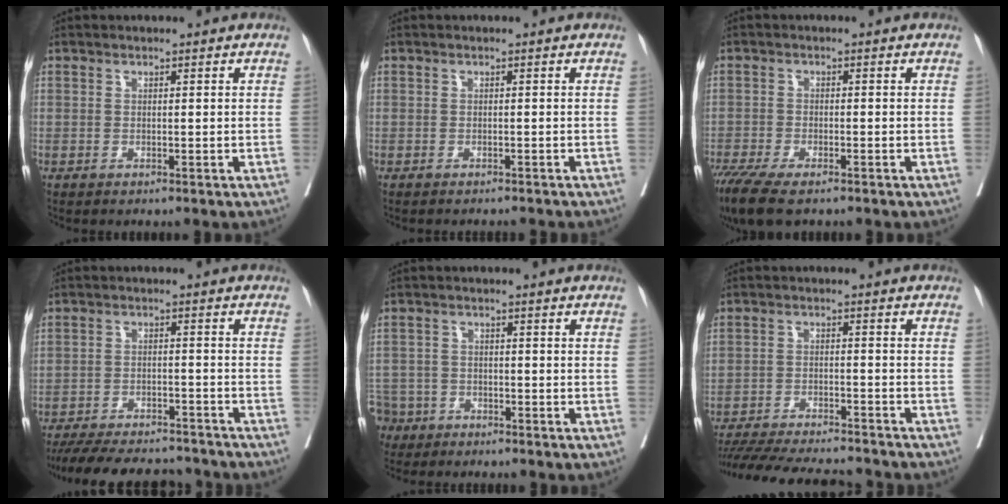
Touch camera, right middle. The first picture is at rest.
{"total": 4.1, "force": [-3.9, 0.5, 1.1], "torque": [-0.011, -0.007, -0.049]}
{"total": 8.8, "force": [-6.6, 2.6, 5.3], "torque": [-0.092, -0.019, -0.111]}
{"total": 16.6, "force": [-15.0, 4.0, 5.9], "torque": [-0.122, -0.008, -0.211]}
{"total": 8.1, "force": [-5.5, 5.8, 1.1], "torque": [-0.048, 0.000, -0.101]}
{"total": 17.7, "force": [-16.1, 2.4, 6.8], "torque": [-0.140, -0.024, -0.235]}